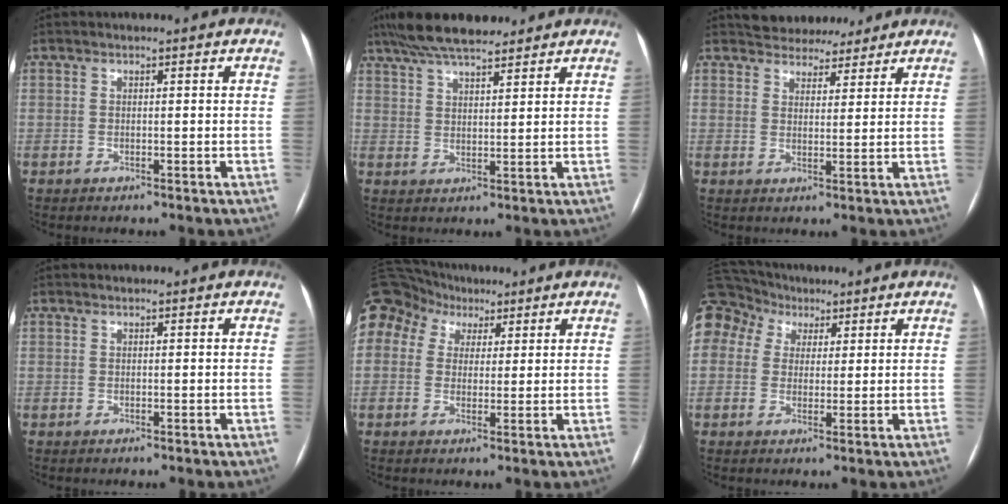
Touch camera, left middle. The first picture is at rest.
{"total": 11.4, "force": [9.5, 2.5, 5.8], "torque": [-0.109, 0.033, 0.161]}
{"total": 7.8, "force": [7.1, 2.9, 1.6], "torque": [-0.015, 0.010, 0.099]}
{"total": 0.0}
{"total": 20.6, "force": [10.6, 15.8, 7.8], "torque": [-0.251, 0.103, 0.204]}
{"total": 16.0, "force": [7.9, 12.8, 5.6], "torque": [-0.180, 0.092, 0.157]}